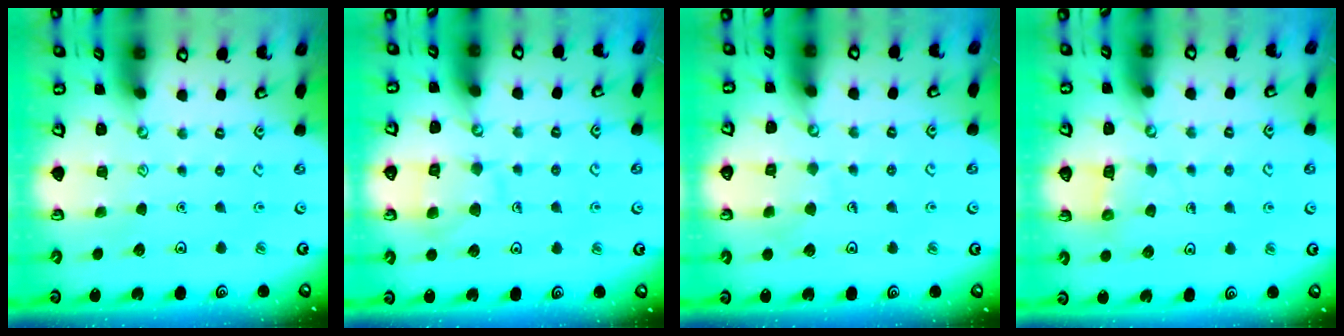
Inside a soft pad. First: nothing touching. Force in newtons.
{"total": 9.0, "press": 9.0, "slide": 0.9}
{"total": 5.7, "press": 5.7, "slide": 0.2}
{"total": 5.8, "press": 5.7, "slide": 0.5}